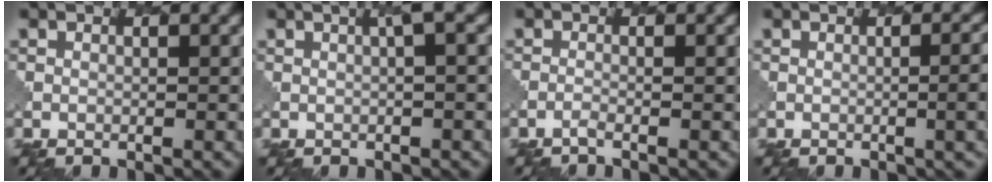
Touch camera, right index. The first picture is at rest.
{"total": 2.1, "force": [0.5, 0.3, 2.0], "torque": [-0.023, 0.004, 0.008]}
{"total": 0.7, "force": [-0.6, 0.2, 0.3], "torque": [0.002, -0.001, -0.019]}
{"total": 4.2, "force": [-0.5, 1.3, 3.9], "torque": [-0.032, 0.007, -0.007]}